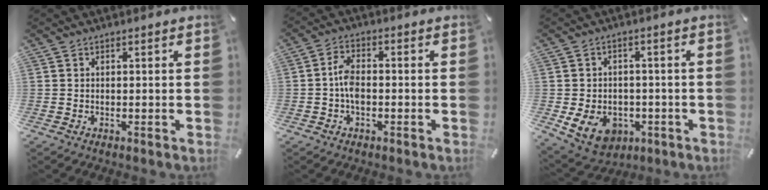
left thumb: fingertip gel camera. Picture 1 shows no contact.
{"total": 4.9, "force": [-1.1, 2.6, 4.0], "torque": [-0.077, 0.009, -0.018]}
{"total": 9.7, "force": [-3.3, 7.6, 5.1], "torque": [-0.104, 0.015, -0.057]}